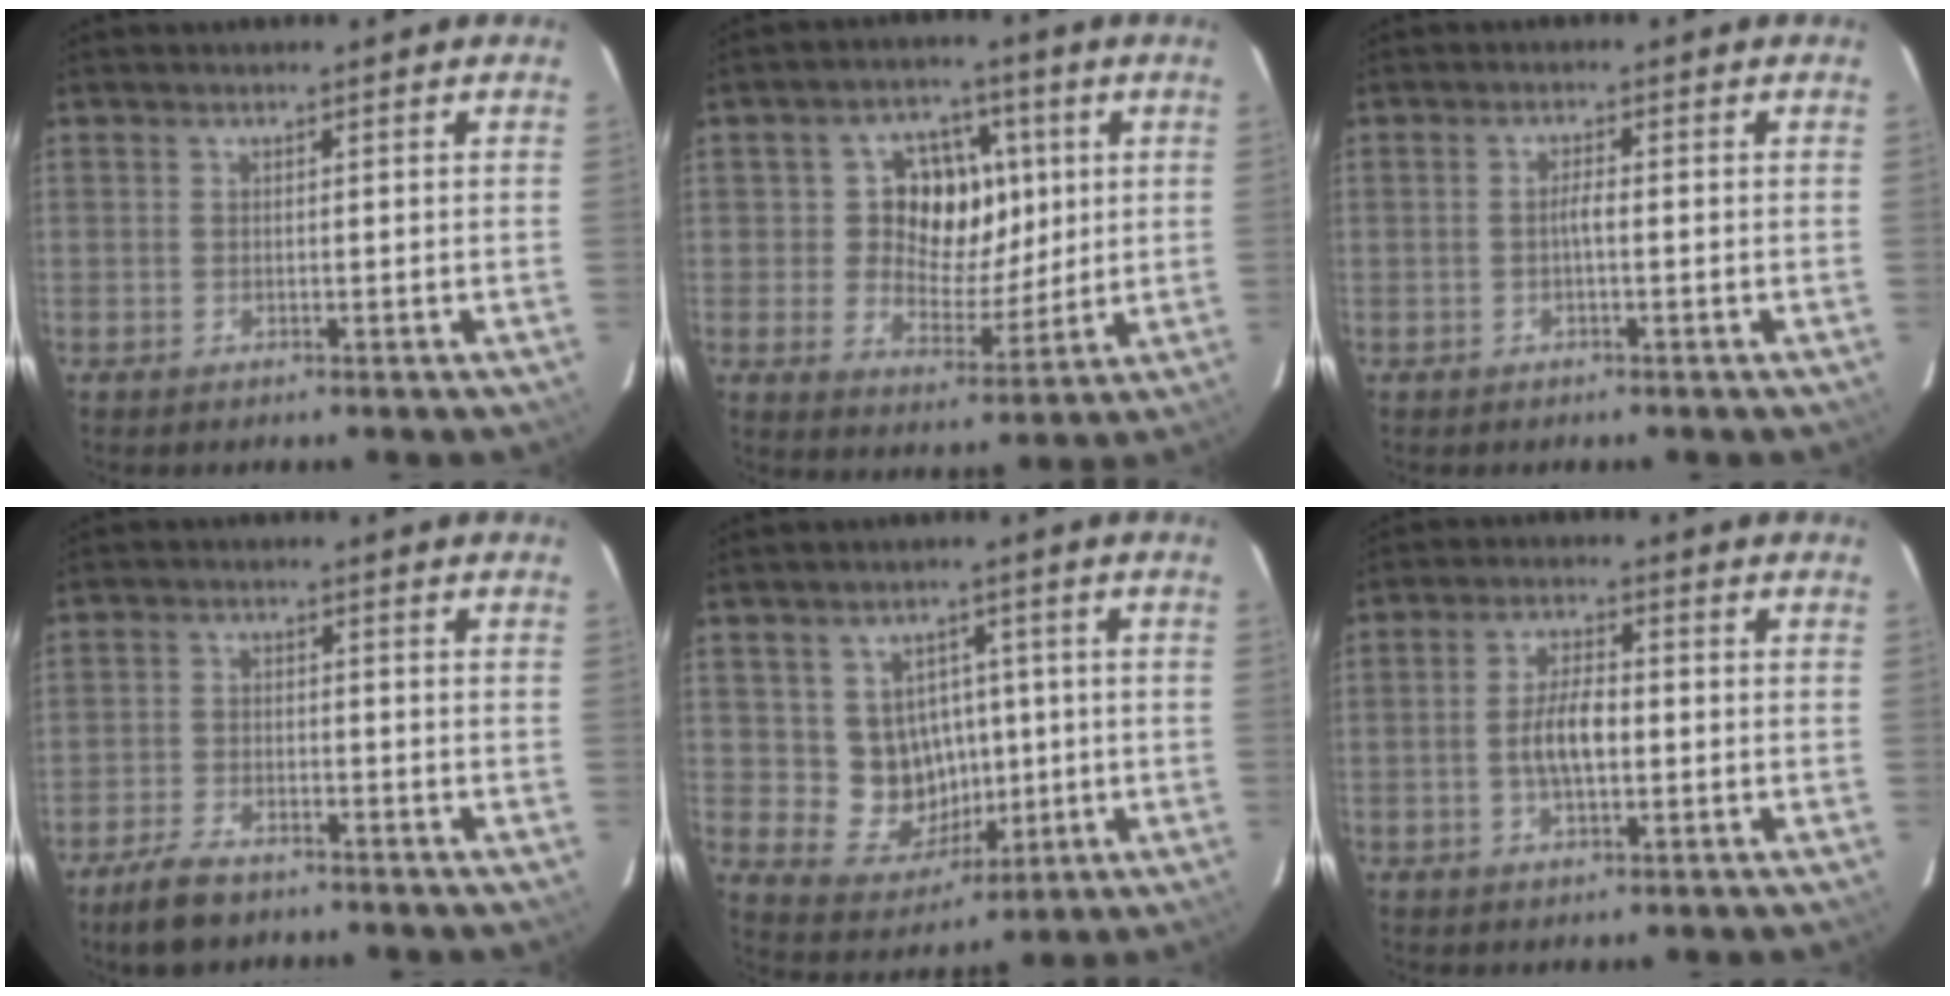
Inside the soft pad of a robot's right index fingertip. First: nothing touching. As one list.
[{"total": 11.3, "force": [2.2, 9.0, 6.5], "torque": [-0.114, 0.001, 0.039]}, {"total": 1.6, "force": [-0.4, 0.2, 1.6], "torque": [-0.029, 0.005, -0.008]}, {"total": 7.0, "force": [-5.4, 3.0, 3.3], "torque": [-0.091, -0.003, -0.098]}, {"total": 10.9, "force": [0.2, 10.1, 4.1], "torque": [-0.084, 0.010, 0.025]}, {"total": 6.2, "force": [-0.8, 2.5, 5.6], "torque": [-0.107, 0.006, -0.012]}]